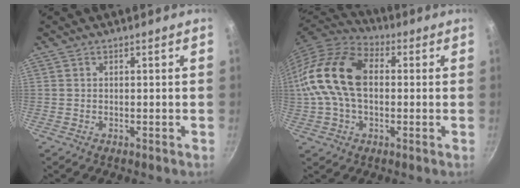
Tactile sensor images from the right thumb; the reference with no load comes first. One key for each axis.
{"total": 17.3, "fx": 0.9, "fy": 11.4, "fz": 13.0, "tx": -0.235, "ty": 0.033, "tz": -0.002}